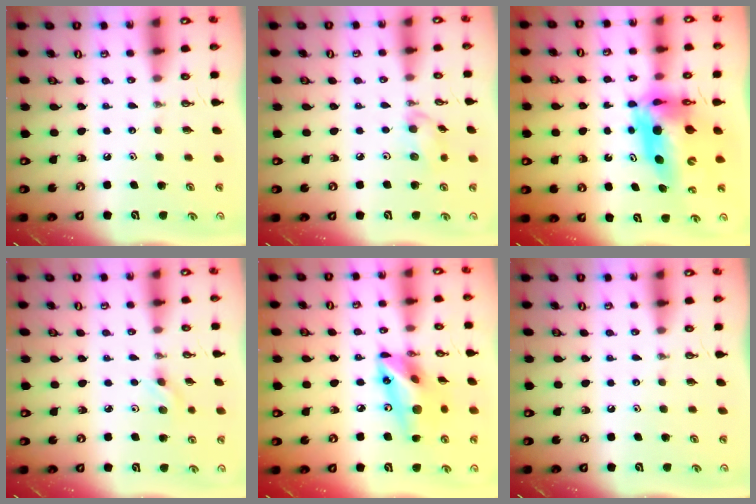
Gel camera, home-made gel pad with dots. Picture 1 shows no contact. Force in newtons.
{"total": 6.7, "press": 6.6, "slide": 1.4}
{"total": 14.1, "press": 14.0, "slide": 1.6}
{"total": 4.6, "press": 3.9, "slide": 2.3}
{"total": 16.6, "press": 16.2, "slide": 3.7}
{"total": 0.0}